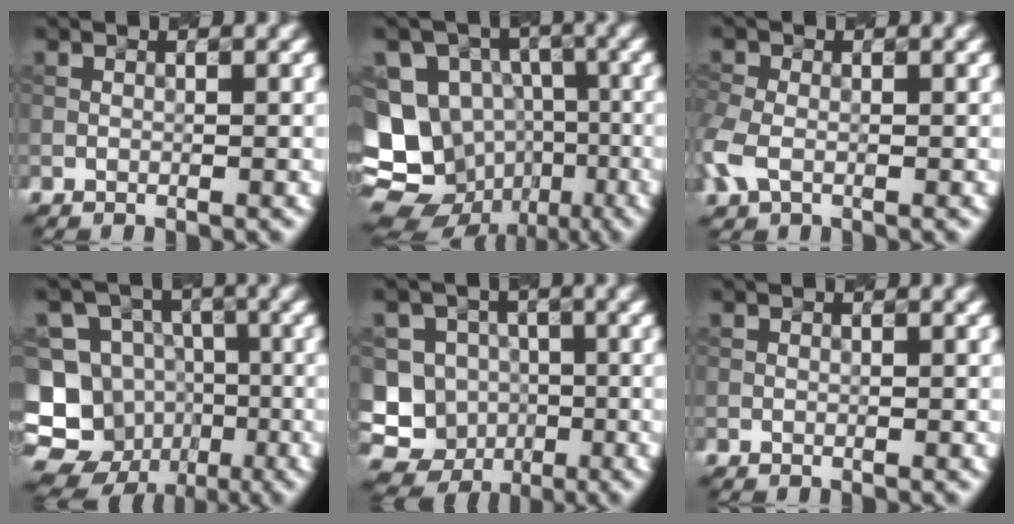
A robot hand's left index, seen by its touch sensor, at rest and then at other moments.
{"total": 14.0, "force": [-4.5, 12.0, 5.6], "torque": [-0.127, -0.007, -0.082]}
{"total": 3.4, "force": [-0.9, 2.3, 2.3], "torque": [-0.069, -0.002, -0.029]}
{"total": 17.0, "force": [-6.6, 15.1, 4.3], "torque": [-0.120, -0.011, -0.109]}
{"total": 11.9, "force": [-3.4, 11.0, 3.1], "torque": [-0.068, 0.006, -0.074]}
{"total": 0.0}